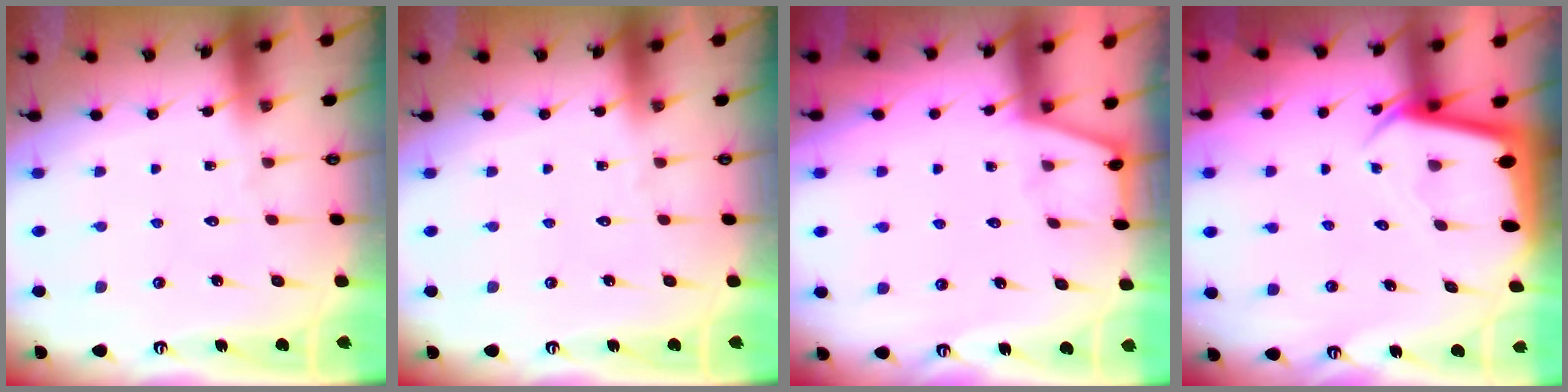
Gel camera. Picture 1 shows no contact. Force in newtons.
{"total": 0.0}
{"total": 0.7, "press": 0.7, "slide": 0.2}
{"total": 2.4, "press": 2.4, "slide": 0.1}